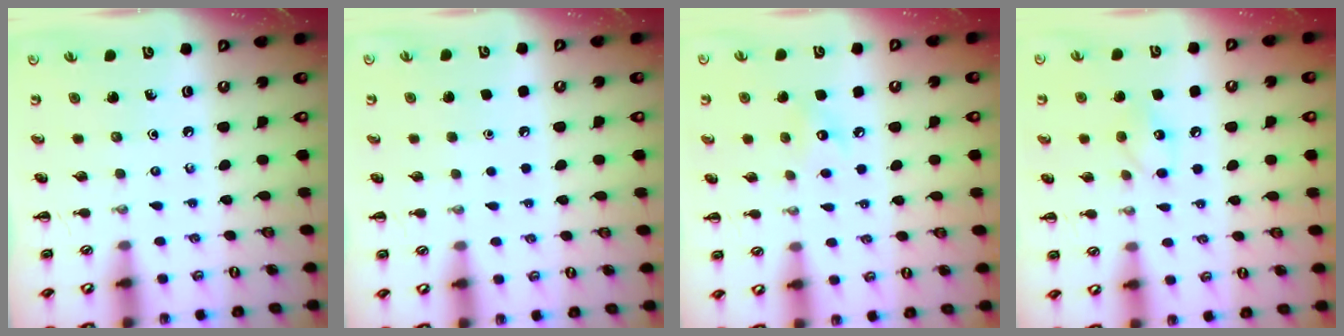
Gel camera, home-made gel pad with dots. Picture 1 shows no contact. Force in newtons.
{"total": 1.6, "press": 1.6, "slide": 0.1}
{"total": 6.2, "press": 5.9, "slide": 1.6}
{"total": 7.8, "press": 7.7, "slide": 1.3}